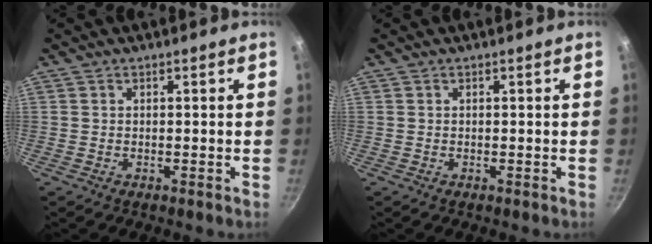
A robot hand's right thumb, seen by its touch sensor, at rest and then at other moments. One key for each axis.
{"total": 0.0}